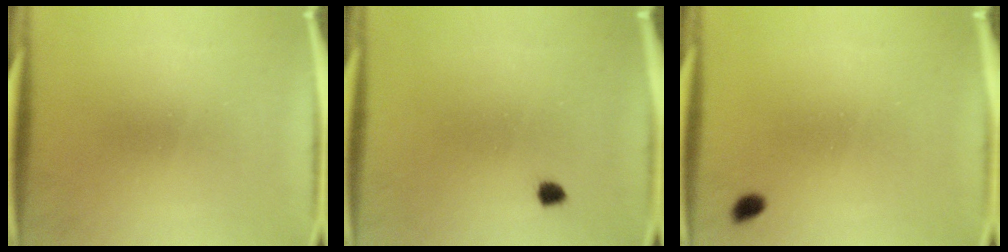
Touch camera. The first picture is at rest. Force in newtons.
{"total": 1.2}
{"total": 1.3}